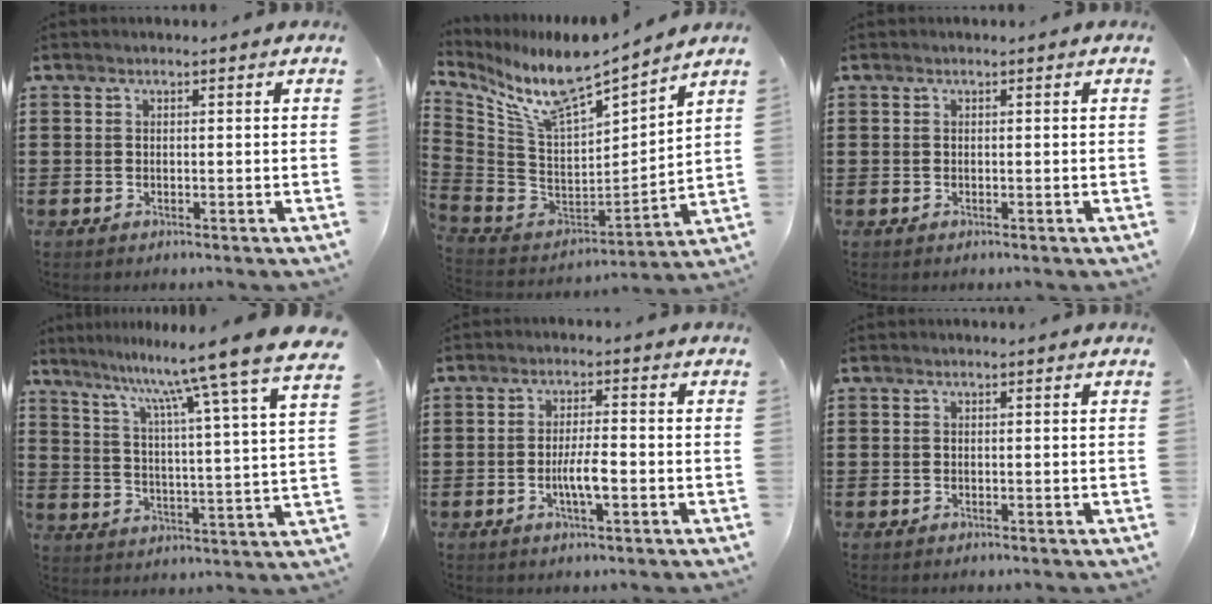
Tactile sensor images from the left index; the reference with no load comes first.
{"total": 10.2, "force": [8.3, 2.0, 5.7], "torque": [-0.146, -0.068, 0.143]}
{"total": 0.0}
{"total": 10.5, "force": [9.3, -2.0, 4.6], "torque": [-0.103, -0.076, 0.142]}
{"total": 4.4, "force": [-1.1, 0.9, 4.1], "torque": [-0.078, 0.001, -0.022]}
{"total": 0.0}